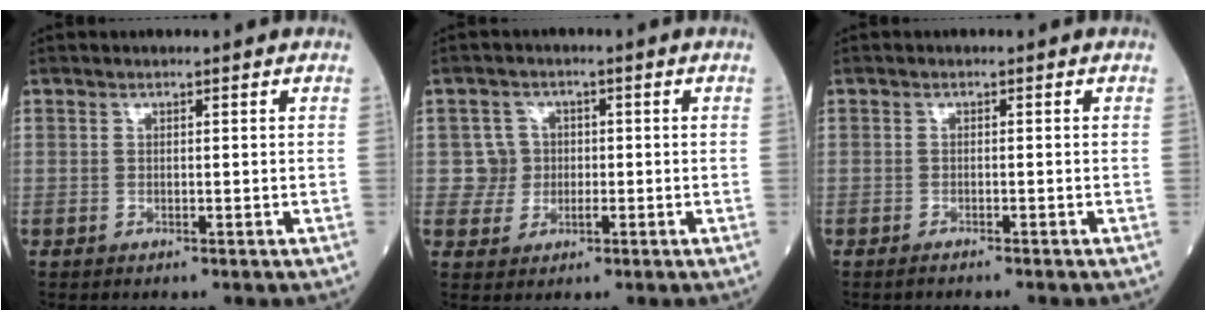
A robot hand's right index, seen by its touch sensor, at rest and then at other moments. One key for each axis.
{"total": 3.6, "fx": -0.1, "fy": 3.6, "fz": 0.0, "tx": 0.013, "ty": 0.008, "tz": -0.003}
{"total": 2.2, "fx": -1.9, "fy": -0.1, "fz": 1.0, "tx": -0.015, "ty": -0.001, "tz": -0.024}